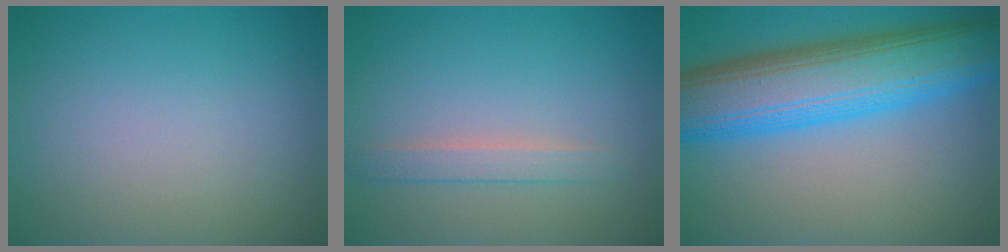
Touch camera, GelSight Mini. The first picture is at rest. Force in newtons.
{"total": 1.8, "press": 1.8, "slide": 0.2}
{"total": 11.4, "press": 11.4, "slide": 0.2}